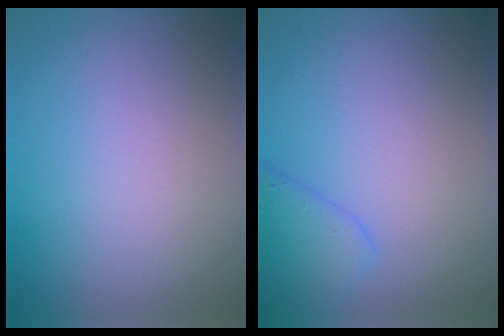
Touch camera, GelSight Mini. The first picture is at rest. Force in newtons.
{"total": 2.7, "press": 2.7, "slide": 0.2}